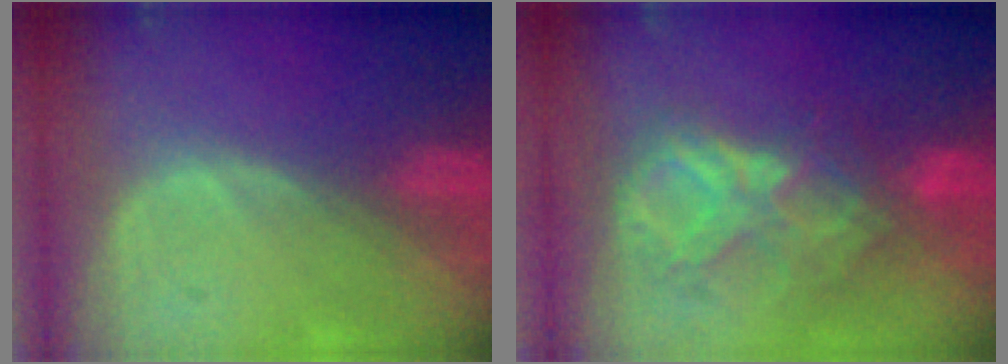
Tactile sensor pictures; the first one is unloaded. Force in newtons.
{"total": 8.7, "press": 7.6, "slide": 4.1}